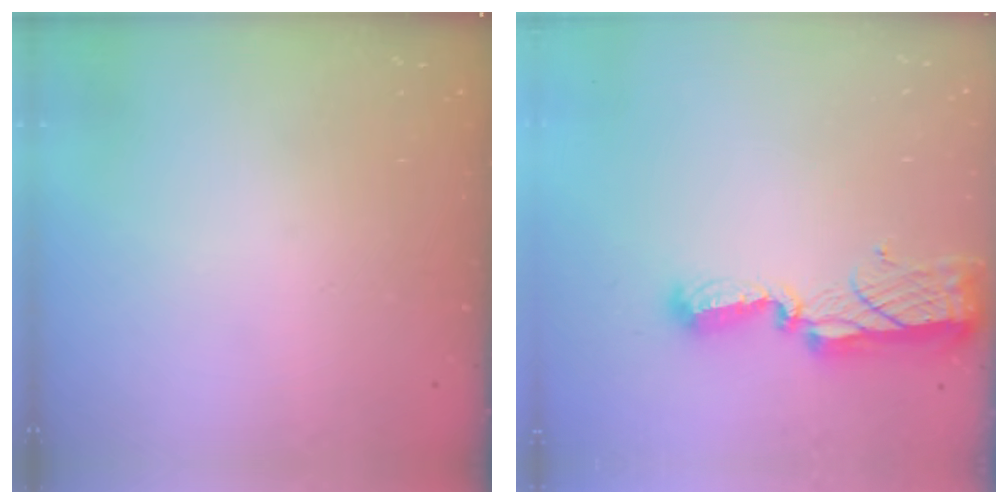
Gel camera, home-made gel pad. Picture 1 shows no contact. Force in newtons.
{"total": 8.7, "press": 8.6, "slide": 0.8}